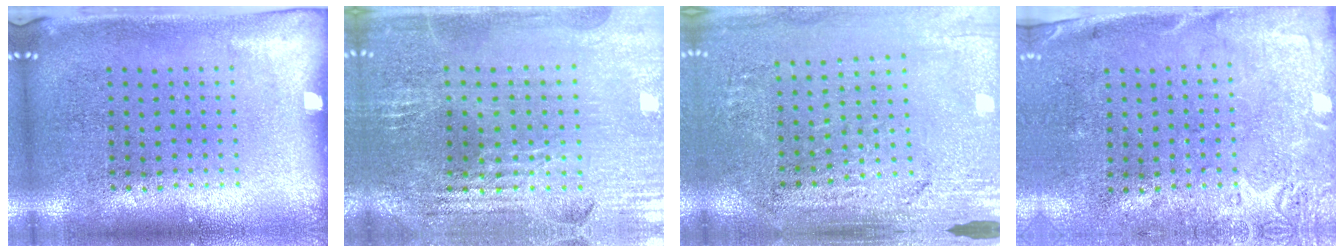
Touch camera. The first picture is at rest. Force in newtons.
{"total": 2.7, "press": 2.7, "slide": 0.5}
{"total": 3.1, "press": 3.1, "slide": 0.1}
{"total": 2.8, "press": 2.2, "slide": 1.7}